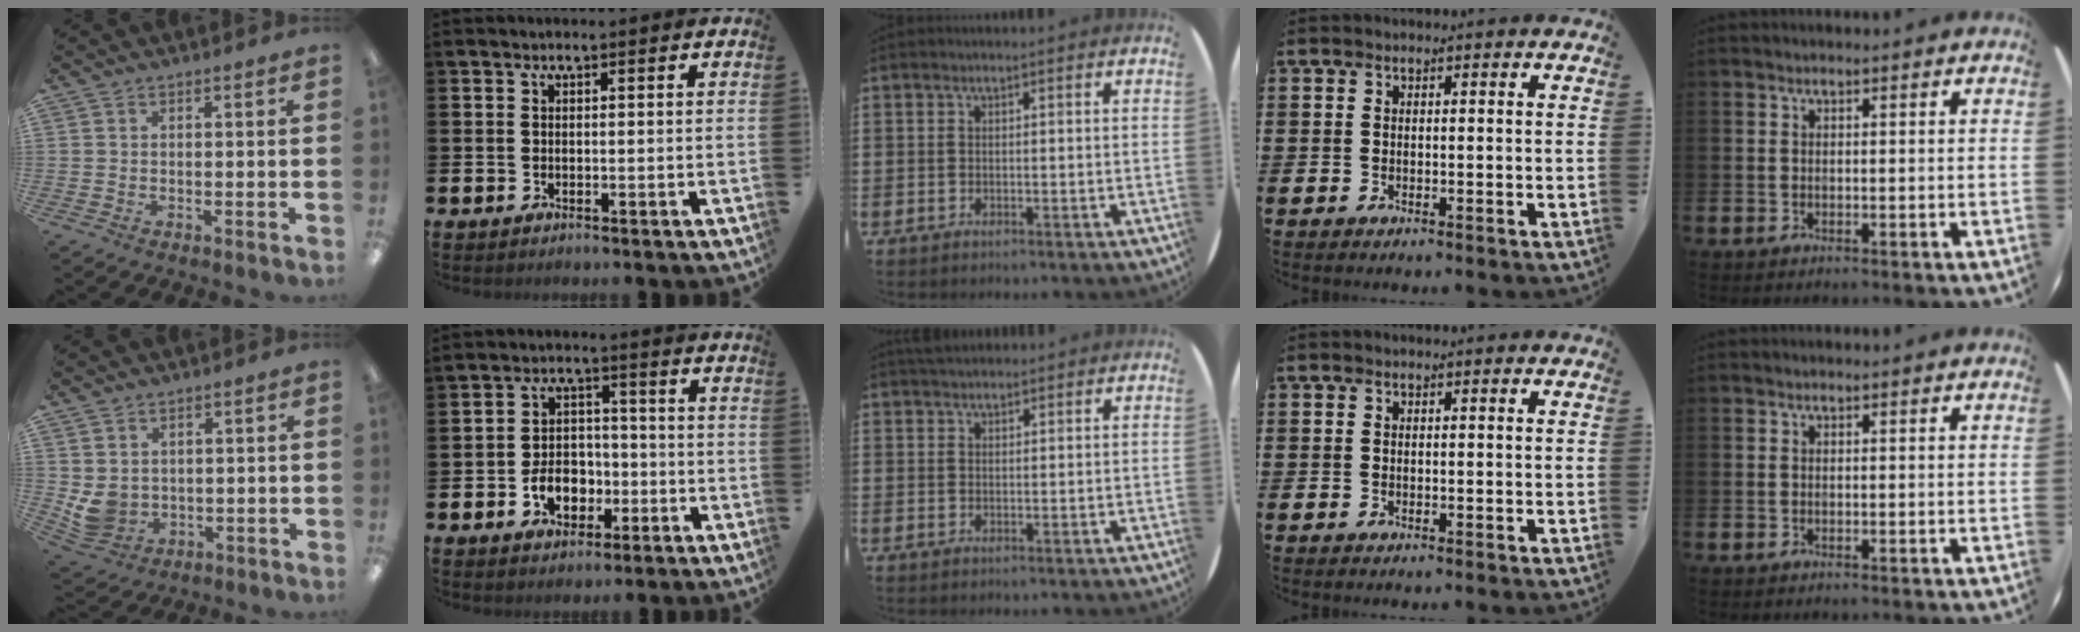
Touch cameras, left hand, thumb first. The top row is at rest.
{"thumb": {"total": 6.0, "force": [1.6, 5.3, 2.4], "torque": [-0.066, -0.006, 0.034]}, "index": {"total": 5.4, "force": [-2.2, 4.0, 2.9], "torque": [-0.037, 0.005, -0.046]}, "middle": {"total": 1.5, "force": [1.4, 0.4, 0.2], "torque": [0.002, 0.000, 0.024]}}